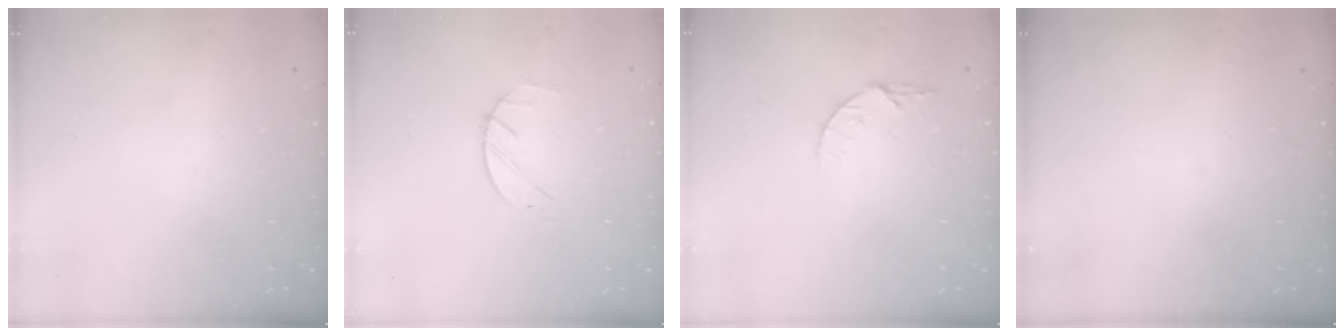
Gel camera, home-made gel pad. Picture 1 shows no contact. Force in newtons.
{"total": 1.9, "press": 1.9, "slide": 0.3}
{"total": 4.7, "press": 4.7, "slide": 0.5}
{"total": 0.0}